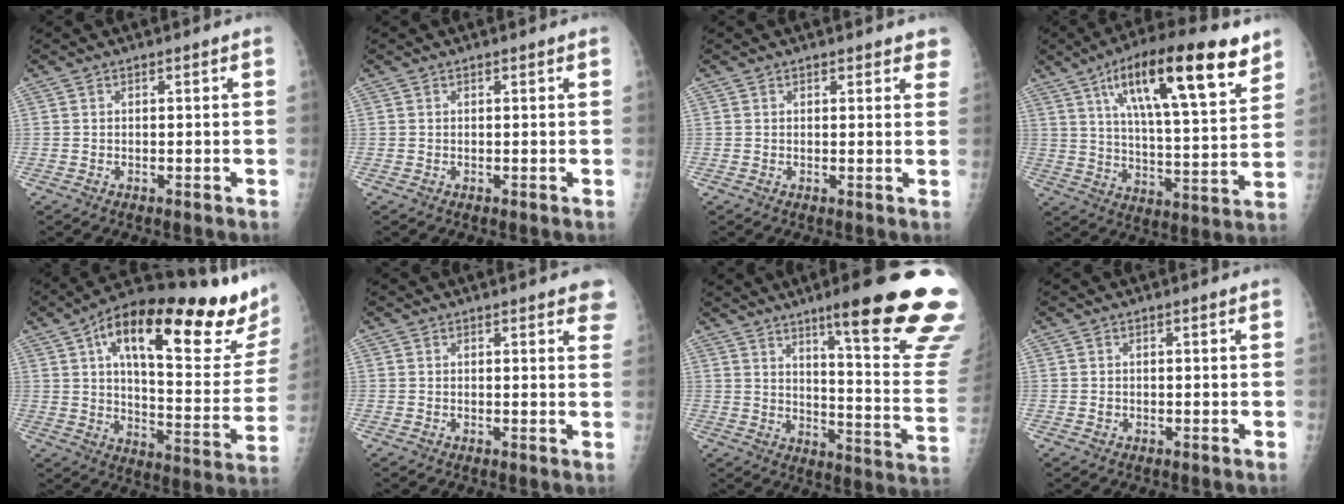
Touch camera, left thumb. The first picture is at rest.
{"total": 0.0}
{"total": 3.7, "force": [3.0, 1.5, 1.5], "torque": [0.018, -0.008, 0.027]}
{"total": 23.0, "force": [12.5, 6.5, 18.2], "torque": [-0.266, -0.031, 0.203]}
{"total": 31.5, "force": [17.2, 9.1, 24.7], "torque": [-0.318, -0.029, 0.253]}
{"total": 4.3, "force": [3.1, 1.4, 2.7], "torque": [-0.006, -0.004, 0.027]}
{"total": 24.5, "force": [15.6, 2.6, 18.7], "torque": [-0.204, -0.080, 0.214]}
{"total": 0.6, "force": [-0.1, 0.5, 0.3], "torque": [-0.002, 0.001, -0.001]}